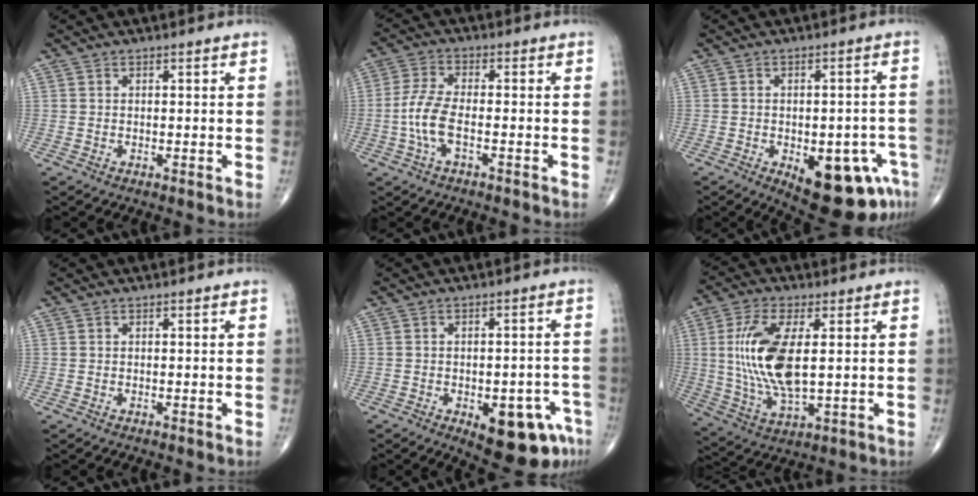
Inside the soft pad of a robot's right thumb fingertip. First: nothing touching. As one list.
[{"total": 6.7, "force": [-1.9, 2.5, 6.0], "torque": [-0.142, 0.017, -0.038]}, {"total": 15.2, "force": [-6.6, 6.7, 12.0], "torque": [-0.110, 0.021, -0.068]}, {"total": 0.0}, {"total": 12.3, "force": [-5.7, 5.2, 9.5], "torque": [-0.094, 0.025, -0.063]}, {"total": 14.8, "force": [1.7, 5.9, 13.5], "torque": [-0.283, -0.014, 0.039]}]